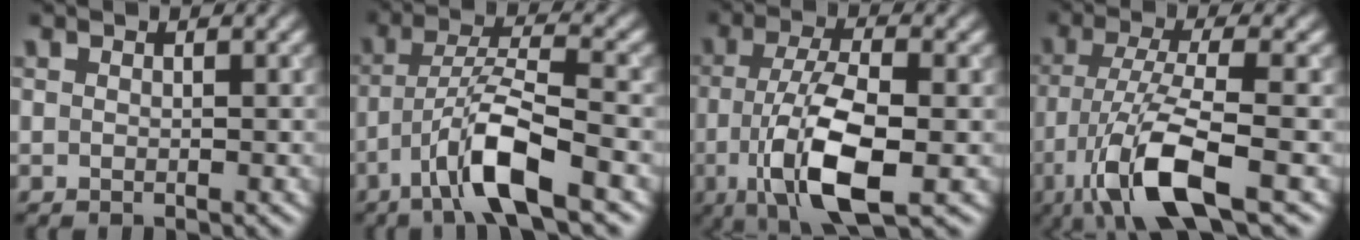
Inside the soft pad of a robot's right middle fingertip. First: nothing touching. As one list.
[{"total": 7.2, "force": [-3.9, 1.3, 5.9], "torque": [-0.110, 0.008, -0.077]}, {"total": 9.2, "force": [-2.7, 3.2, 8.2], "torque": [-0.160, -0.006, -0.048]}, {"total": 8.9, "force": [-4.6, 2.2, 7.3], "torque": [-0.144, -0.002, -0.093]}]